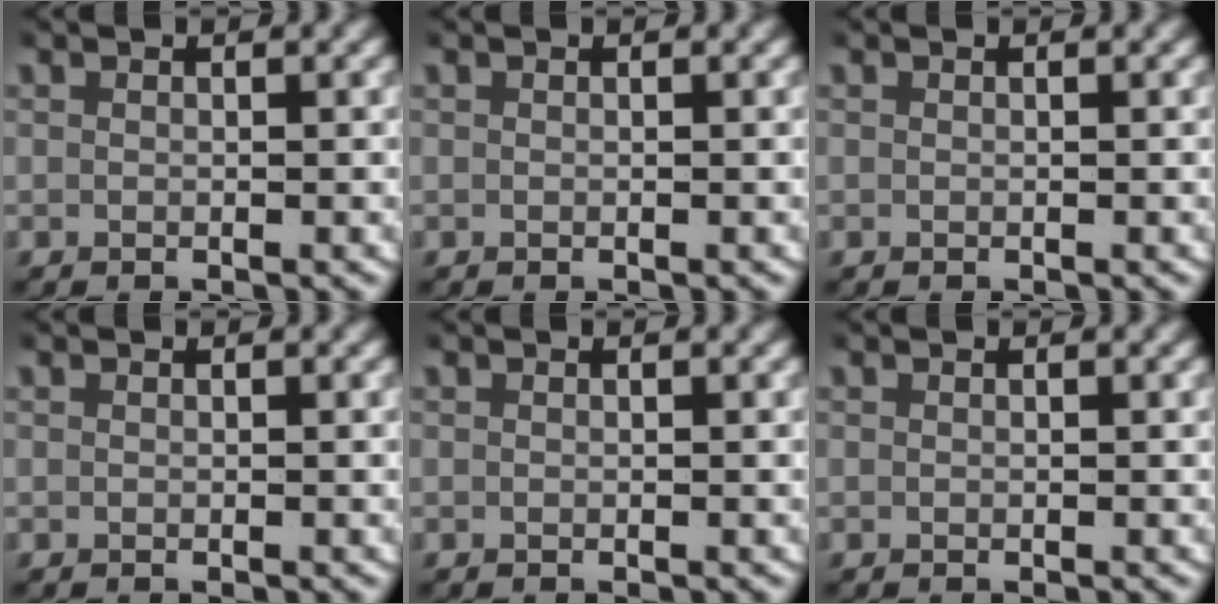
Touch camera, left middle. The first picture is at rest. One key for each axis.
{"total": 0.0}
{"total": 0.0}
{"total": 0.0}
{"total": 0.0}
{"total": 0.0}